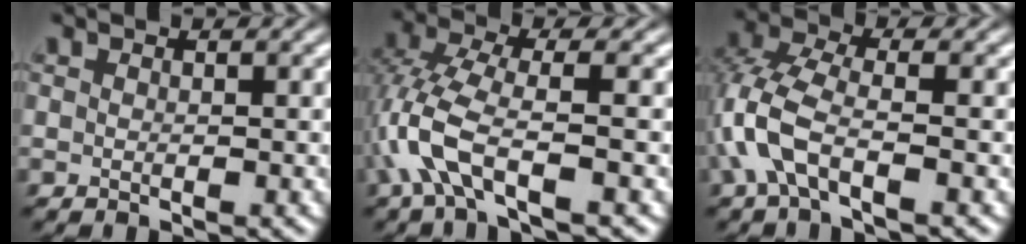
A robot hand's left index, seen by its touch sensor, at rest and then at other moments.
{"total": 5.3, "force": [-2.1, 1.6, 4.6], "torque": [-0.118, 0.005, -0.043]}
{"total": 4.7, "force": [-2.1, 1.8, 3.9], "torque": [-0.104, 0.008, -0.044]}